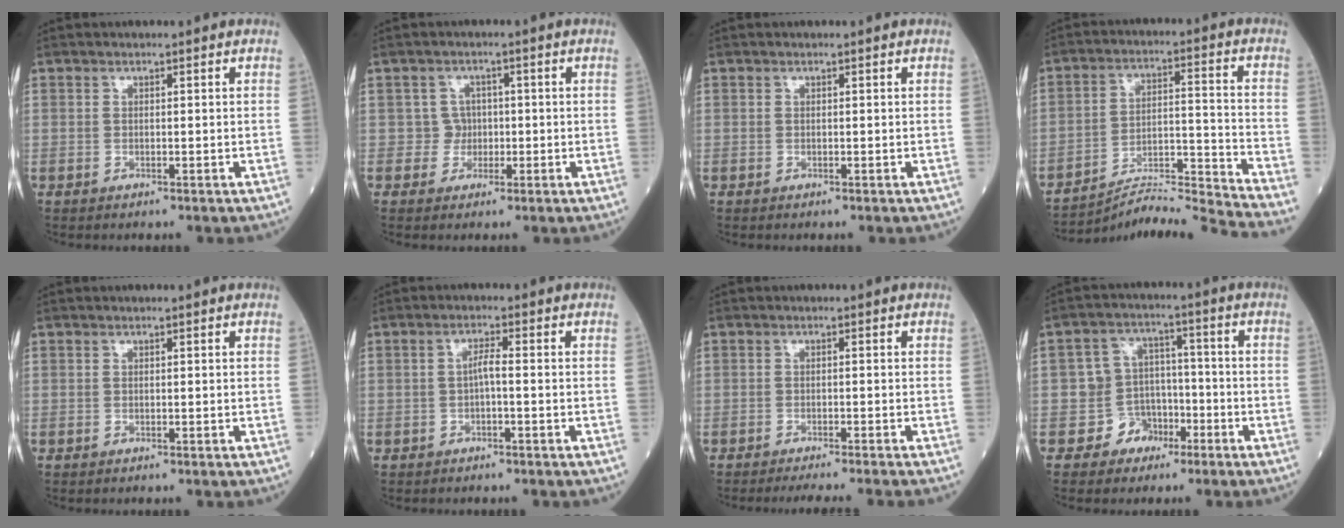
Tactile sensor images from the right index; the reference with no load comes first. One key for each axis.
{"total": 2.5, "fx": -0.4, "fy": 2.5, "fz": -0.2, "tx": 0.015, "ty": 0.010, "tz": -0.011}
{"total": 0.0}
{"total": 15.2, "fx": -14.4, "fy": -3.9, "fz": 2.6, "tx": -0.030, "ty": 0.014, "tz": -0.235}
{"total": 0.0}
{"total": 2.0, "fx": -0.4, "fy": 0.2, "fz": 2.0, "tx": -0.035, "ty": 0.004, "tz": -0.008}
{"total": 6.9, "fx": -6.2, "fy": -1.3, "fz": 2.8, "tx": -0.017, "ty": -0.016, "tz": -0.087}
{"total": 6.0, "fx": -2.9, "fy": 5.2, "fz": 0.2, "tx": 0.012, "ty": 0.021, "tz": -0.044}